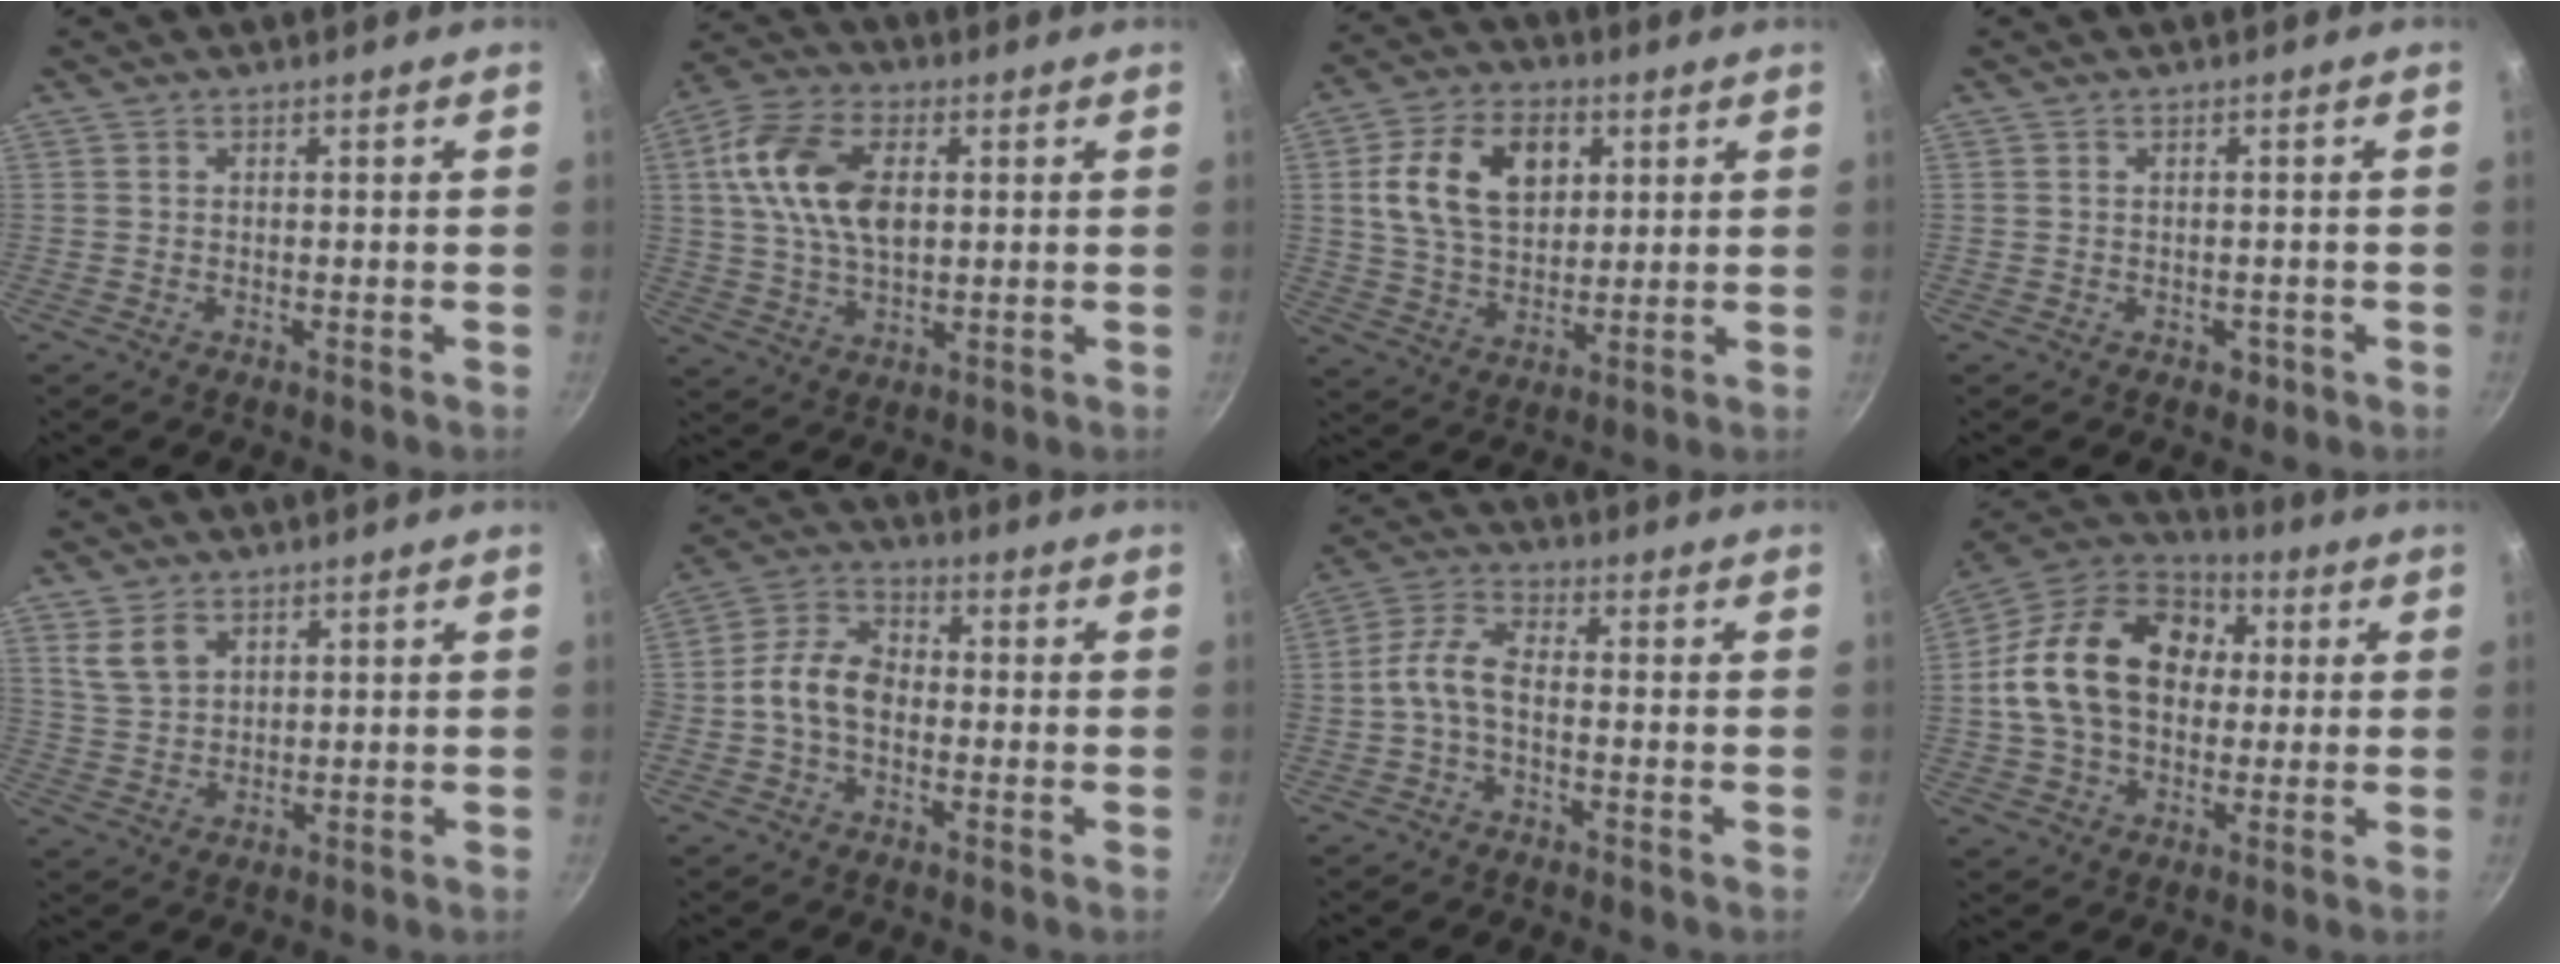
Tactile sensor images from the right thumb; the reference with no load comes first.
{"total": 14.2, "force": [2.6, 8.4, 11.1], "torque": [-0.193, 0.006, 0.041]}
{"total": 15.1, "force": [4.1, 10.2, 10.3], "torque": [-0.161, -0.001, 0.068]}
{"total": 1.7, "force": [-0.7, 1.3, 0.8], "torque": [-0.002, 0.009, -0.001]}
{"total": 5.6, "force": [2.9, 3.6, 3.1], "torque": [-0.047, -0.010, 0.063]}
{"total": 9.2, "force": [-1.6, 6.4, 6.4], "torque": [-0.107, 0.036, -0.050]}
{"total": 6.4, "force": [-2.0, 3.0, 5.2], "torque": [-0.118, 0.031, -0.052]}
{"total": 21.2, "force": [2.4, 15.4, 14.3], "torque": [-0.230, 0.034, 0.030]}